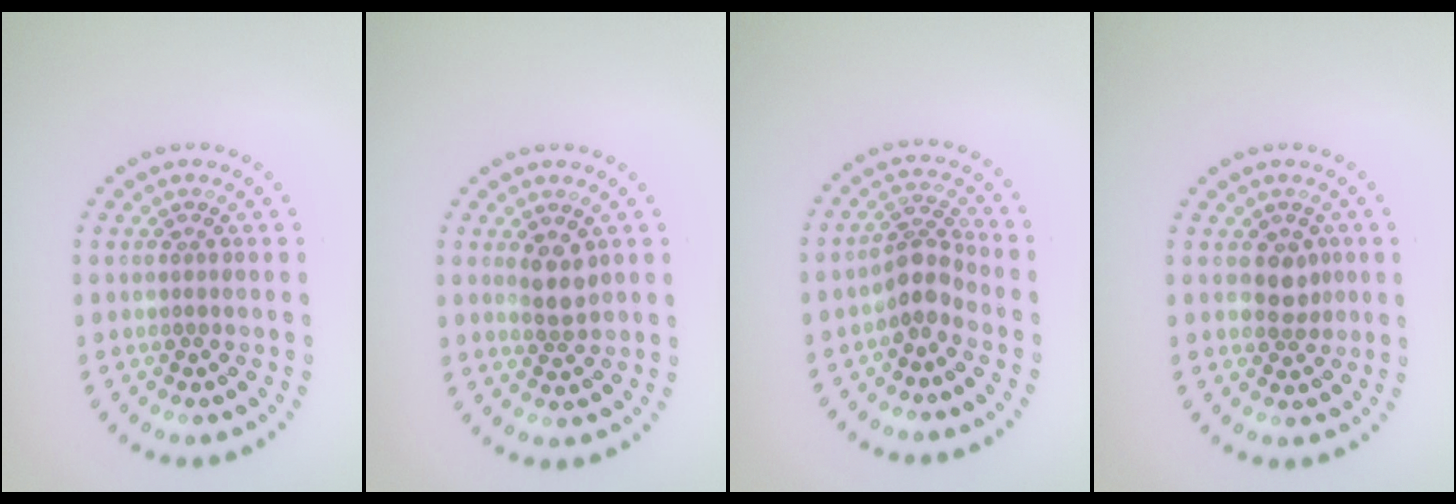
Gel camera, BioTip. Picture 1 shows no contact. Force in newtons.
{"total": 2.1, "press": 1.8, "slide": 1.0}
{"total": 2.7, "press": 2.2, "slide": 1.7}
{"total": 2.1, "press": 1.9, "slide": 0.9}